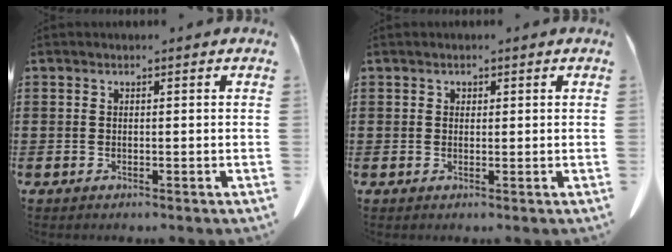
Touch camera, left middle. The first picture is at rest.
{"total": 0.7, "force": [0.5, 0.5, 0.2], "torque": [-0.008, 0.001, 0.010]}